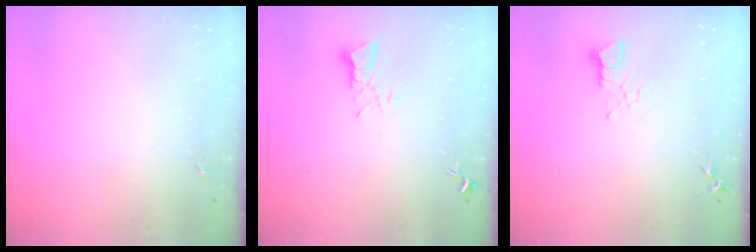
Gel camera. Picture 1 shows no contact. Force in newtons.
{"total": 3.5, "press": 3.5, "slide": 0.2}
{"total": 3.2, "press": 3.2, "slide": 0.3}